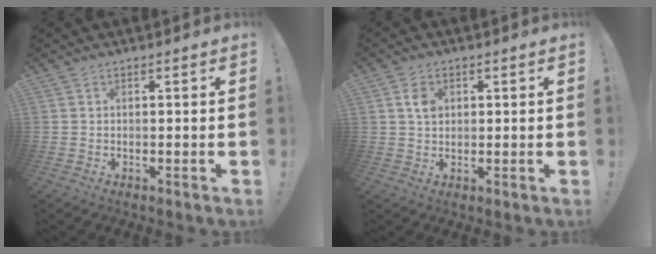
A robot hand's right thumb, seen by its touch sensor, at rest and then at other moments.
{"total": 4.2, "force": [1.1, 3.0, 2.6], "torque": [-0.030, -0.002, 0.017]}